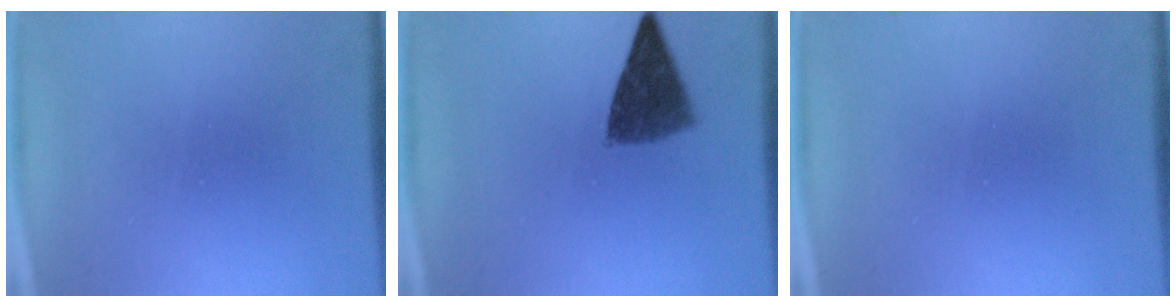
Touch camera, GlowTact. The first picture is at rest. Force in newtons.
{"total": 7.2}
{"total": 0.0}